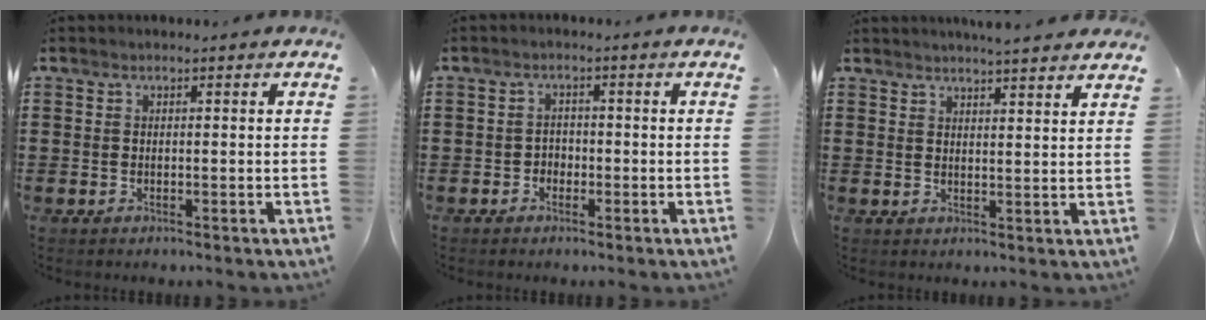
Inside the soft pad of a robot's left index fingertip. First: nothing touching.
{"total": 1.6, "force": [-1.1, 1.1, 0.2], "torque": [-0.011, 0.003, -0.026]}
{"total": 3.5, "force": [3.4, -0.4, 0.7], "torque": [-0.022, -0.009, 0.063]}